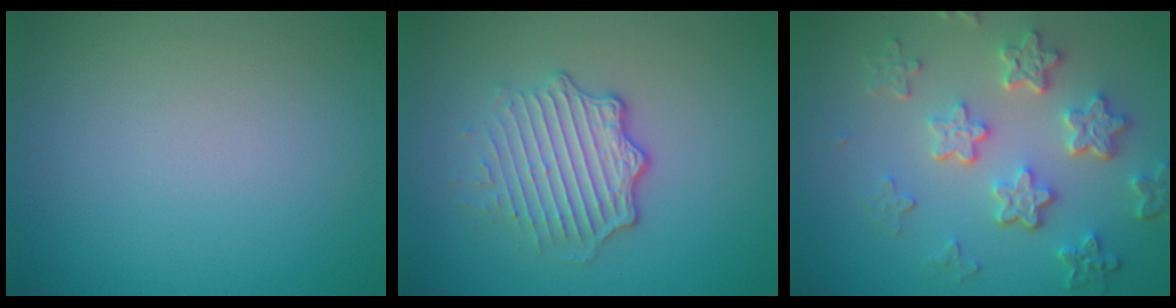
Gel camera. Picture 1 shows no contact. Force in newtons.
{"total": 4.9, "press": 3.3, "slide": 3.6}
{"total": 5.7, "press": 4.3, "slide": 3.7}